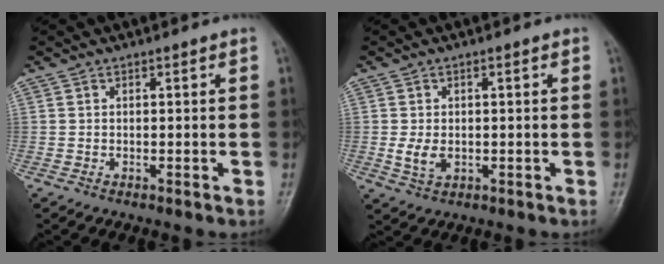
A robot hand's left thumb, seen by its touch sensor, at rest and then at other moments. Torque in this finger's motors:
{"motor_torque": [-0.23, 0.28, 0.38, 0.01, 0.02]}